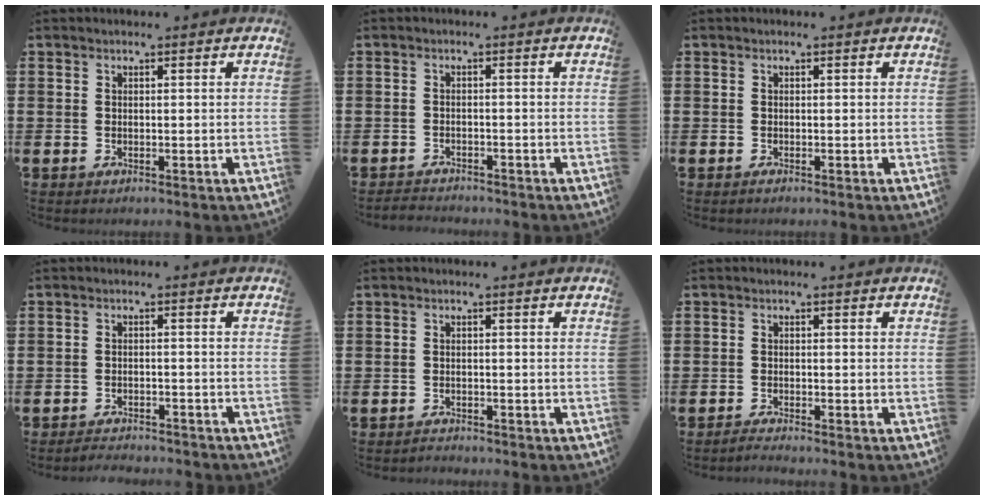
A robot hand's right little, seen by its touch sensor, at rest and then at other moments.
{"total": 1.4, "force": [-1.4, 0.1, -0.1], "torque": [-0.002, 0.003, -0.029]}
{"total": 0.0}
{"total": 1.9, "force": [-1.9, 0.0, -0.1], "torque": [-0.004, 0.003, -0.040]}
{"total": 0.8, "force": [-0.8, 0.1, -0.1], "torque": [-0.002, 0.000, -0.018]}
{"total": 1.0, "force": [-1.0, -0.1, 0.3], "torque": [-0.005, -0.002, -0.020]}